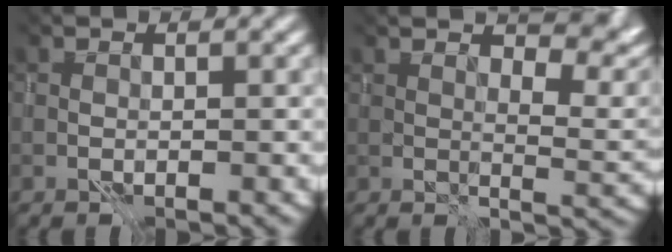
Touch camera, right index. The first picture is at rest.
{"total": 4.3, "force": [2.4, 1.6, 3.2], "torque": [-0.038, -0.006, 0.049]}